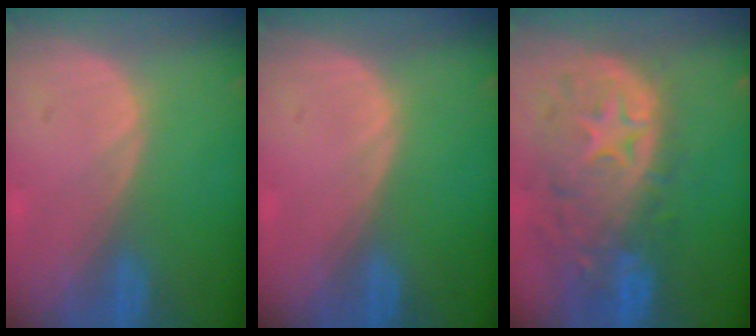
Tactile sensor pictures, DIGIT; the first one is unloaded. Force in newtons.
{"total": 0.0}
{"total": 12.4, "press": 10.5, "slide": 6.7}